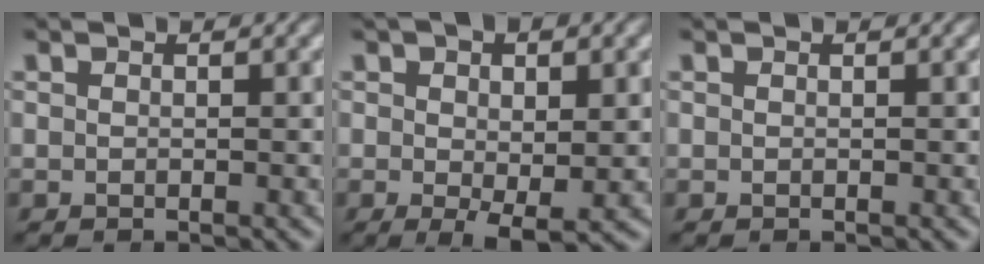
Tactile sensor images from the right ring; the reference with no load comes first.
{"total": 3.2, "force": [-0.9, 1.2, 2.9], "torque": [-0.048, -0.018, -0.005]}
{"total": 0.0}